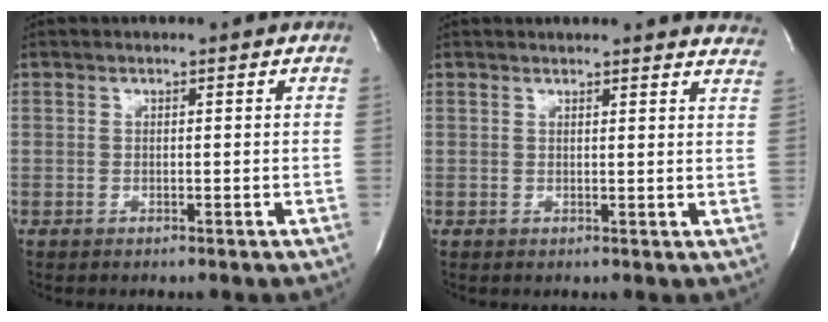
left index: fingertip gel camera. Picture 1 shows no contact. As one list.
[{"total": 13.1, "force": [12.7, 1.8, 2.7], "torque": [-0.017, -0.040, 0.119]}]